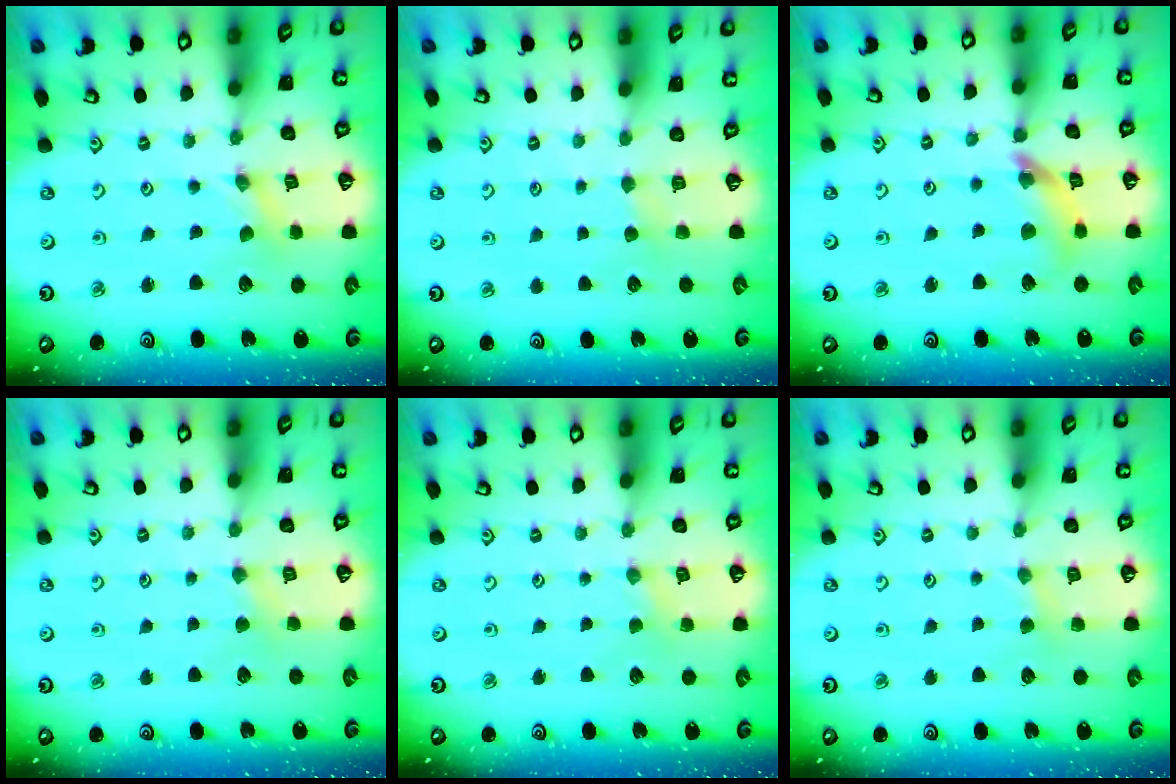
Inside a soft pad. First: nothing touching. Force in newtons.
{"total": 3.0, "press": 2.9, "slide": 0.5}
{"total": 10.7, "press": 10.6, "slide": 1.3}
{"total": 3.0, "press": 3.0, "slide": 0.5}
{"total": 1.5, "press": 1.5, "slide": 0.3}
{"total": 2.7, "press": 2.7, "slide": 0.4}